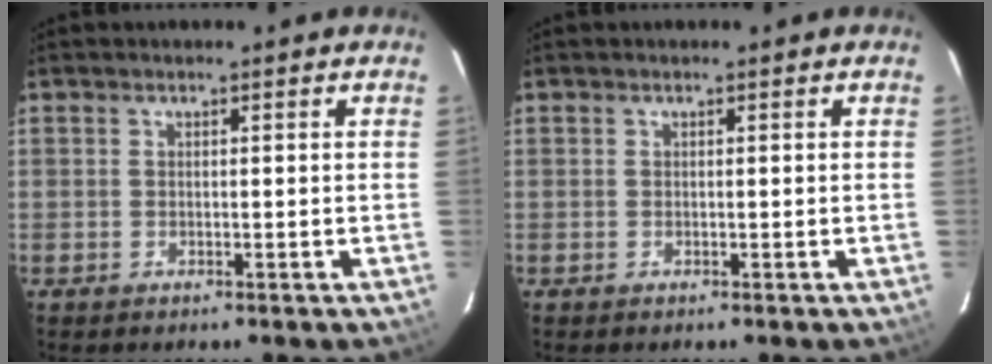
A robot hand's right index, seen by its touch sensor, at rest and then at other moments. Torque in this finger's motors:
{"motor_torque": [0.09, 0.09, 0.00, 0.01]}